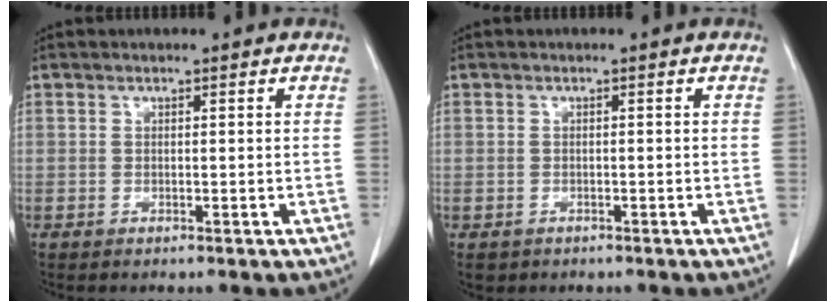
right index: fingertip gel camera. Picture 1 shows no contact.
{"total": 1.6, "force": [-0.9, 1.3, 0.2], "torque": [-0.012, 0.001, -0.010]}